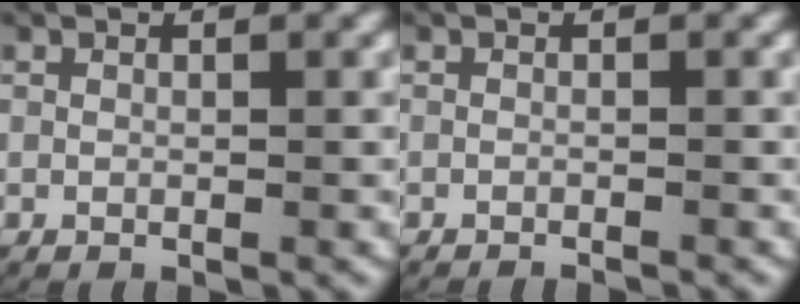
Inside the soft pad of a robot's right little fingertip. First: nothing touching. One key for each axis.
{"total": 1.4, "fx": -1.4, "fy": 0.1, "fz": 0.1, "tx": -0.005, "ty": -0.004, "tz": -0.021}